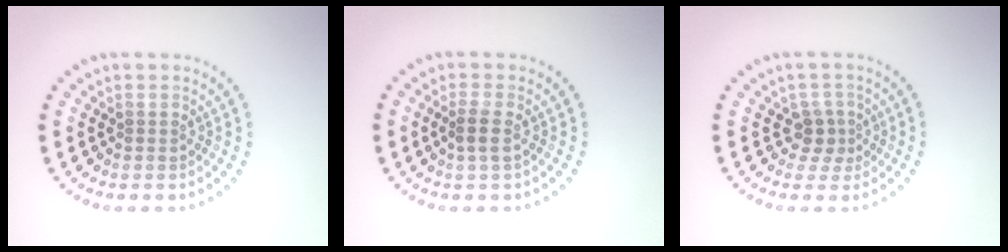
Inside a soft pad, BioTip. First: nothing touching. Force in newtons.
{"total": 1.7, "press": 1.4, "slide": 1.0}
{"total": 2.0, "press": 1.4, "slide": 1.3}